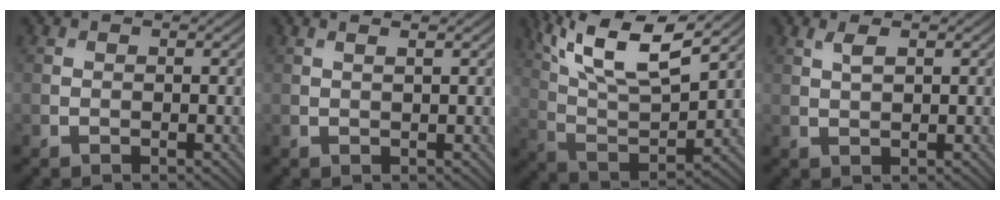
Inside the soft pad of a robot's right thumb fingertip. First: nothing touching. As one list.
[{"total": 1.2, "force": [0.8, 0.2, 1.0], "torque": [-0.014, 0.002, 0.006]}, {"total": 16.5, "force": [10.3, 5.3, 11.7], "torque": [-0.254, 0.015, 0.166]}, {"total": 1.8, "force": [0.9, 0.6, 1.4], "torque": [-0.036, 0.002, 0.020]}]